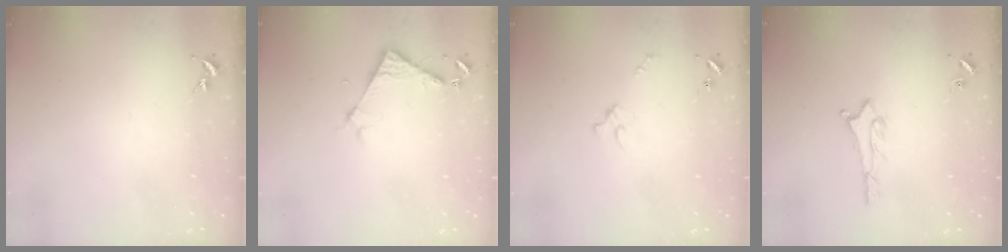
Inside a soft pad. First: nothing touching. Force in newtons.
{"total": 4.3, "press": 4.3, "slide": 0.4}
{"total": 2.0, "press": 2.0, "slide": 0.2}
{"total": 2.0, "press": 2.0, "slide": 0.2}